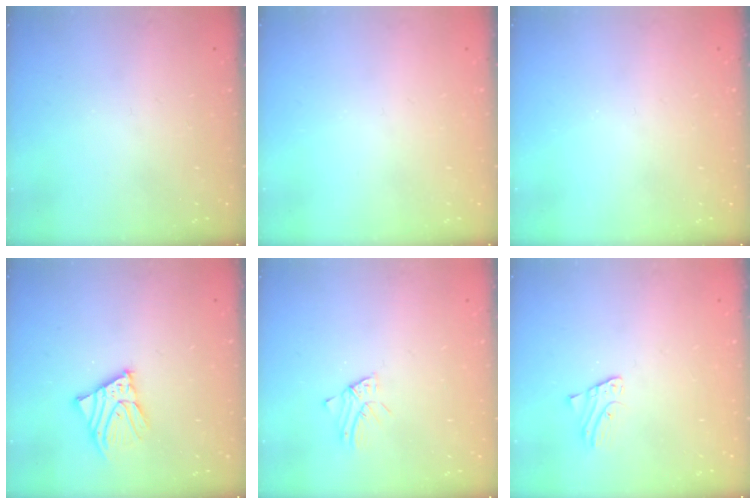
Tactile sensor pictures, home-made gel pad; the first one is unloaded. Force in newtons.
{"total": 0.0}
{"total": 0.0}
{"total": 7.4, "press": 7.4, "slide": 0.8}
{"total": 1.6, "press": 1.6, "slide": 0.1}
{"total": 1.2, "press": 1.2, "slide": 0.1}